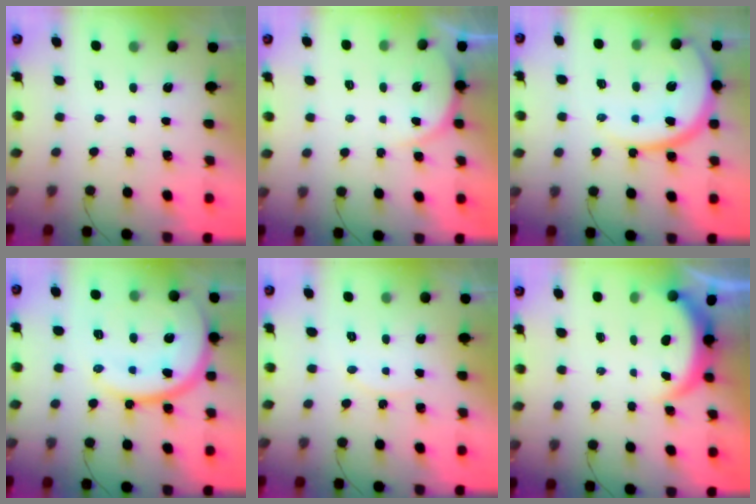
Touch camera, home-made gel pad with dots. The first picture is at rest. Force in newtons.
{"total": 6.2, "press": 6.2, "slide": 0.4}
{"total": 14.8, "press": 14.7, "slide": 1.4}
{"total": 20.0, "press": 19.9, "slide": 1.9}
{"total": 4.8, "press": 4.7, "slide": 0.4}
{"total": 3.8, "press": 3.8, "slide": 0.3}